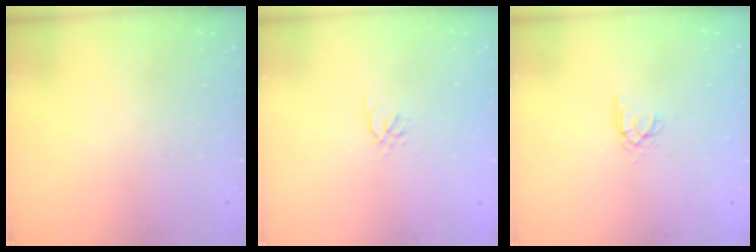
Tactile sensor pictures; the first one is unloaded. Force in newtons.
{"total": 1.7, "press": 1.6, "slide": 0.5}
{"total": 2.5, "press": 2.5, "slide": 0.1}